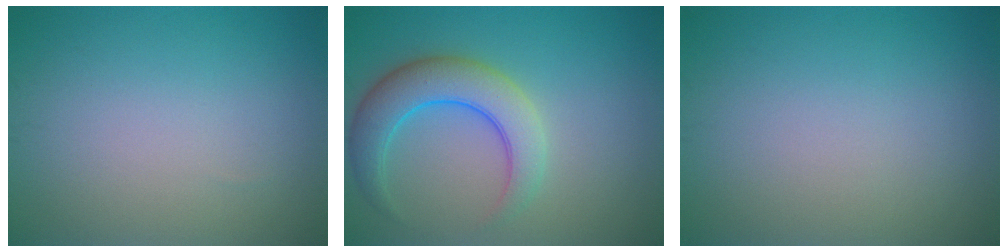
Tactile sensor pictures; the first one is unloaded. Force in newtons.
{"total": 5.5, "press": 5.5, "slide": 0.3}
{"total": 0.0}